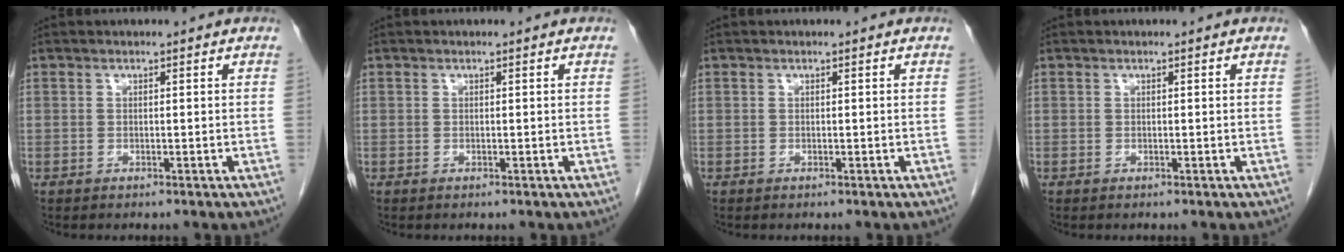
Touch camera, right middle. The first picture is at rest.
{"total": 0.0}
{"total": 0.0}
{"total": 0.0}